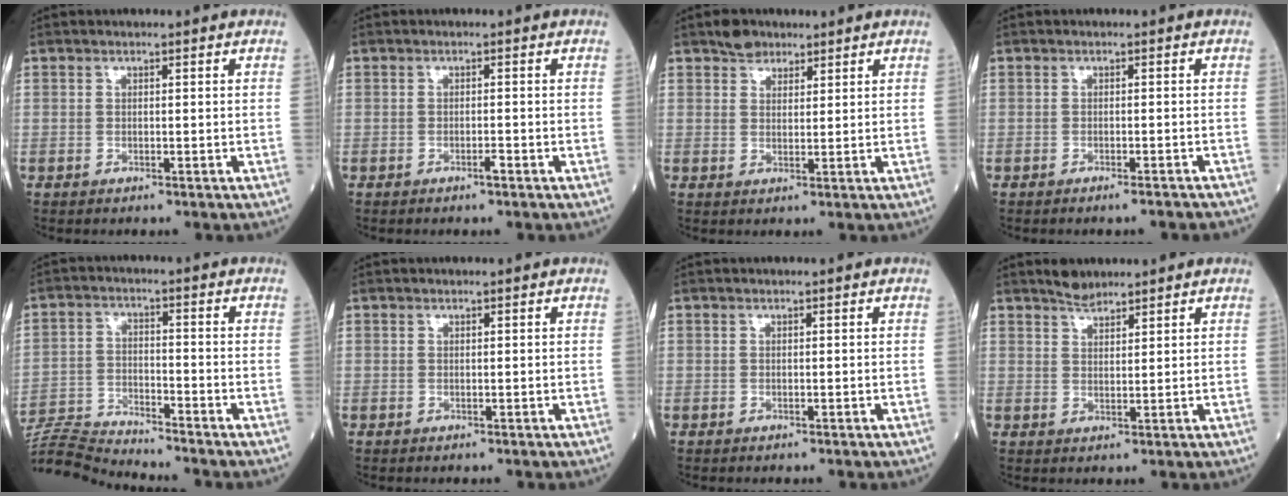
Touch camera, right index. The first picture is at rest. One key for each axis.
{"total": 0.9, "fx": -0.6, "fy": 0.0, "fz": 0.6, "tx": -0.013, "ty": 0.000, "tz": -0.011}
{"total": 3.2, "fx": 2.5, "fy": 1.9, "fz": 0.8, "tx": -0.011, "ty": 0.005, "tz": 0.039}
{"total": 3.7, "fx": -3.4, "fy": 0.3, "fz": 1.5, "tx": -0.017, "ty": -0.004, "tz": -0.042}
{"total": 9.4, "fx": -9.2, "fy": -1.8, "fz": 0.6, "tx": -0.014, "ty": -0.002, "tz": -0.173}
{"total": 0.0}
{"total": 0.0}
{"total": 2.9, "fx": 2.7, "fy": 0.8, "fz": 0.7, "tx": -0.013, "ty": 0.002, "tz": 0.047}